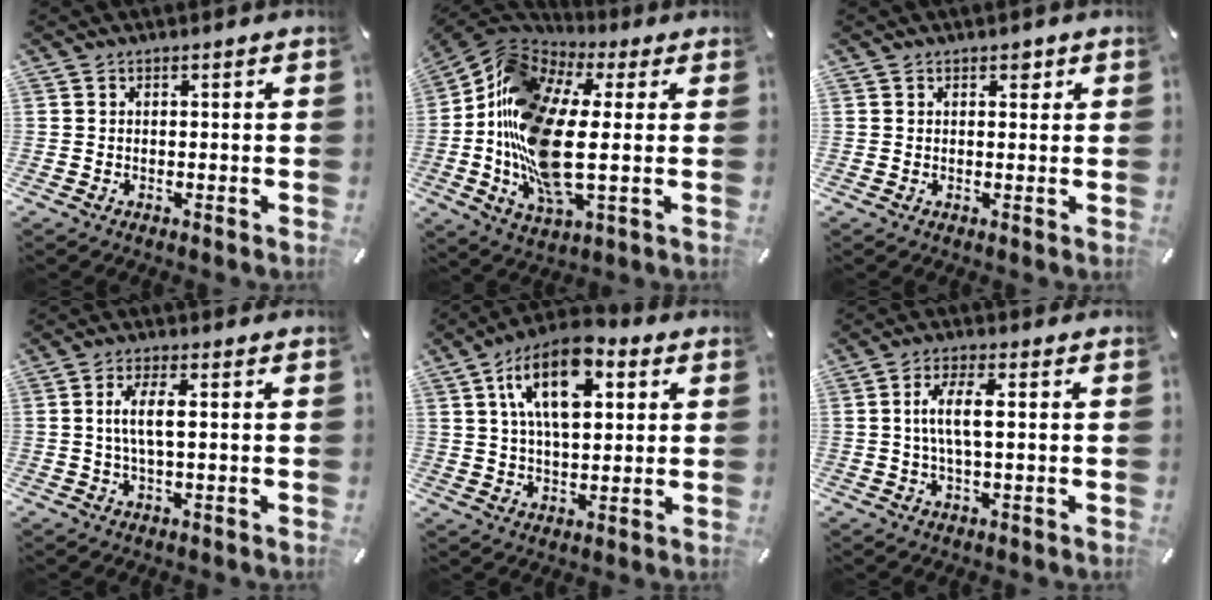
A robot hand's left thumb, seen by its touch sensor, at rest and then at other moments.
{"total": 19.3, "force": [-1.8, 9.5, 16.7], "torque": [-0.373, -0.012, -0.039]}
{"total": 1.5, "force": [0.6, 1.1, 0.7], "torque": [0.000, -0.002, 0.007]}
{"total": 6.0, "force": [0.4, 1.8, 5.7], "torque": [-0.112, 0.002, 0.003]}
{"total": 14.4, "force": [5.7, 7.9, 10.6], "torque": [-0.184, -0.005, 0.095]}
{"total": 7.0, "force": [0.6, 2.3, 6.6], "torque": [-0.138, 0.002, 0.005]}